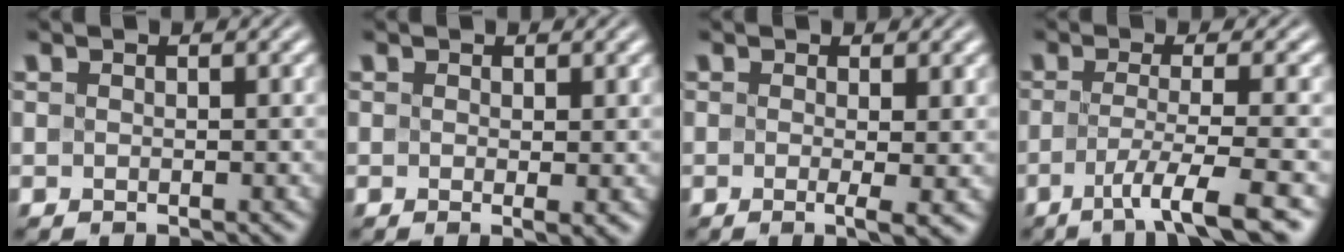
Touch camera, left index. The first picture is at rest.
{"total": 1.2, "force": [0.0, 0.1, 1.1], "torque": [-0.016, -0.009, 0.001]}
{"total": 2.6, "force": [-0.2, 0.5, 2.5], "torque": [-0.032, -0.012, -0.002]}
{"total": 5.4, "force": [-2.3, 0.8, 4.8], "torque": [-0.077, -0.011, -0.046]}